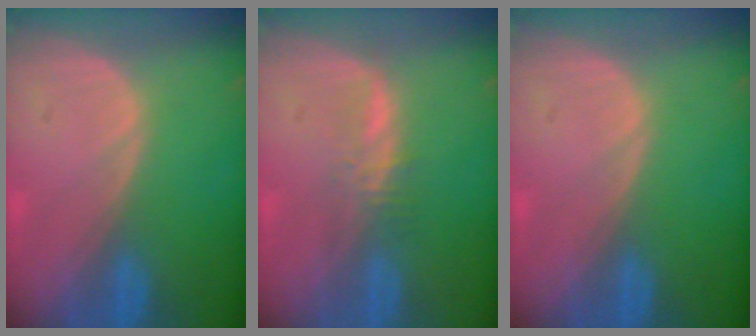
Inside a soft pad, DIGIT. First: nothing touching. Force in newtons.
{"total": 2.4, "press": 2.4, "slide": 0.2}
{"total": 0.0}